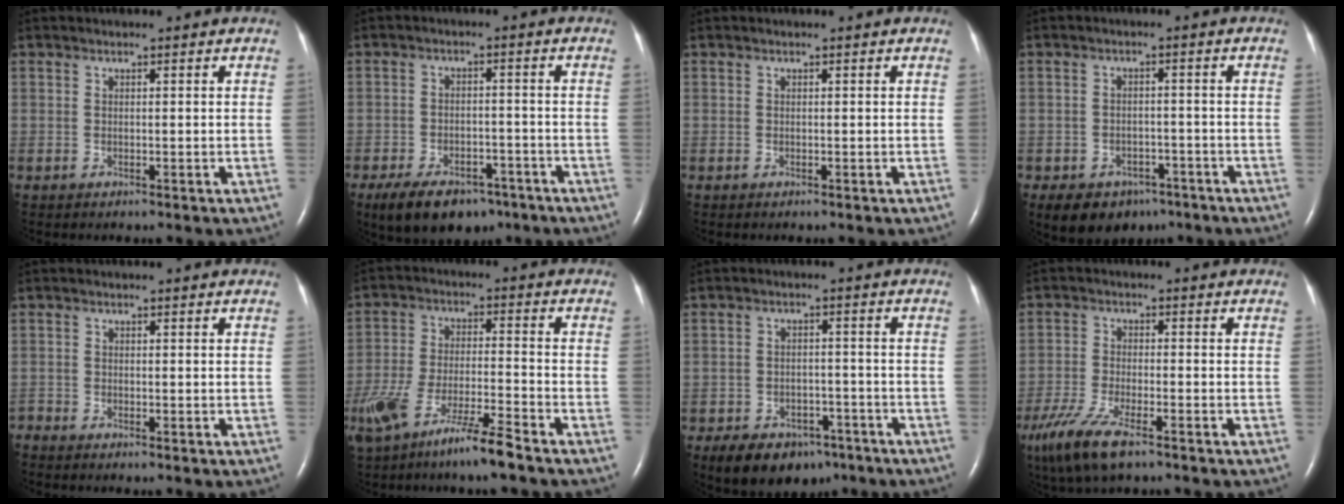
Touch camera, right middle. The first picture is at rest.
{"total": 10.3, "force": [-7.2, 5.3, 5.2], "torque": [-0.086, 0.001, -0.110]}
{"total": 0.0}
{"total": 8.8, "force": [-5.7, 6.0, 2.8], "torque": [-0.050, 0.008, -0.076]}
{"total": 0.7, "force": [-0.7, -0.2, -0.1], "torque": [-0.002, -0.005, -0.012]}
{"total": 10.9, "force": [-7.8, 0.7, 7.6], "torque": [-0.158, -0.020, -0.146]}
{"total": 10.1, "force": [-6.9, 6.0, 4.3], "torque": [-0.071, 0.008, -0.099]}
{"total": 9.1, "force": [-6.1, 2.0, 6.5], "torque": [-0.136, -0.022, -0.107]}